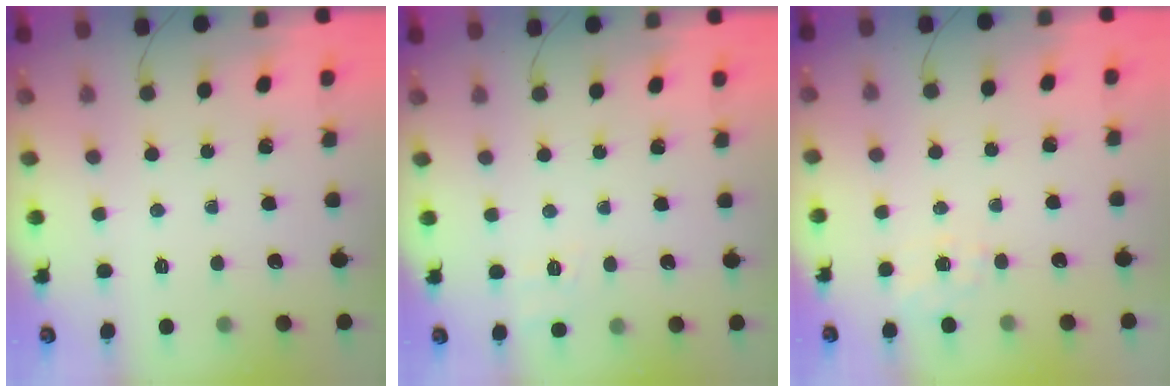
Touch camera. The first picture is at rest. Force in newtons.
{"total": 8.0, "press": 7.7, "slide": 2.3}
{"total": 5.7, "press": 5.4, "slide": 1.7}